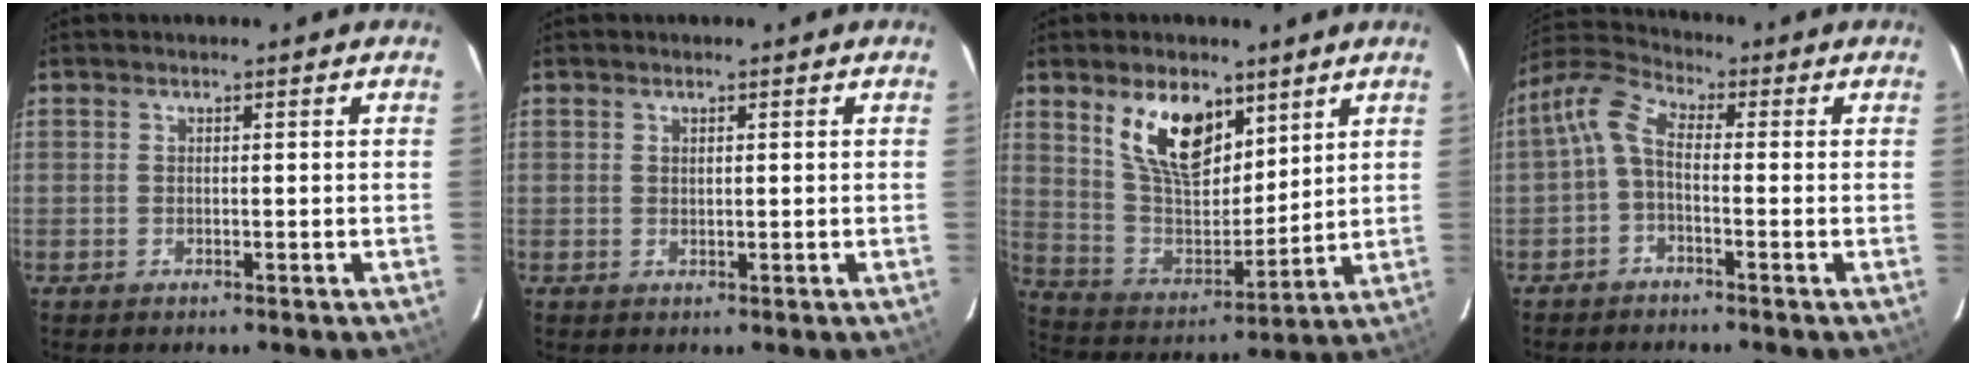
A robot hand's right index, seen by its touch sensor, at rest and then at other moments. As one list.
[{"total": 0.7, "force": [0.4, 0.4, 0.4], "torque": [-0.007, 0.002, 0.008]}, {"total": 14.3, "force": [8.1, 7.4, 9.2], "torque": [-0.169, 0.001, 0.162]}, {"total": 5.4, "force": [-1.1, 2.7, 4.6], "torque": [-0.109, 0.020, -0.029]}]